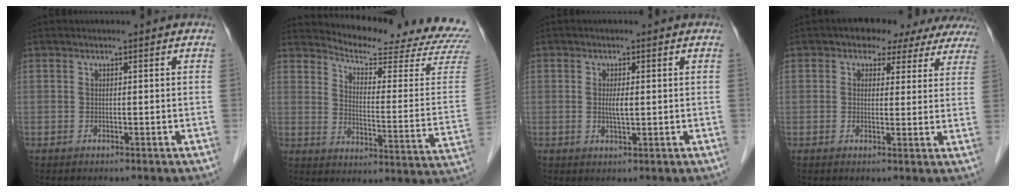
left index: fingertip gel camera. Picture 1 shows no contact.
{"total": 20.3, "force": [19.7, 0.4, 4.7], "torque": [-0.074, -0.130, 0.234]}
{"total": 2.1, "force": [0.1, 0.3, 2.0], "torque": [-0.042, -0.003, 0.002]}
{"total": 10.2, "force": [8.1, 5.2, 3.3], "torque": [-0.017, 0.018, 0.073]}